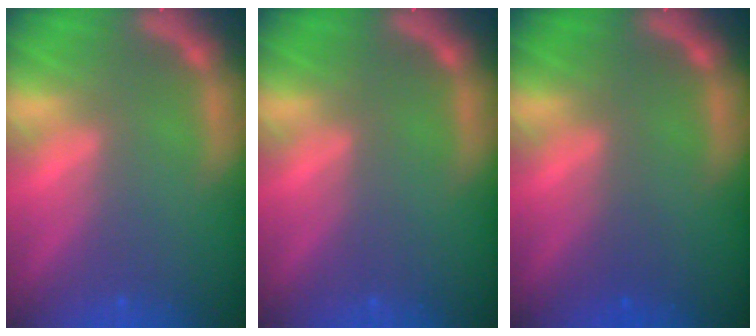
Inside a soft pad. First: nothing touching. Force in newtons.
{"total": 0.0}
{"total": 0.9}